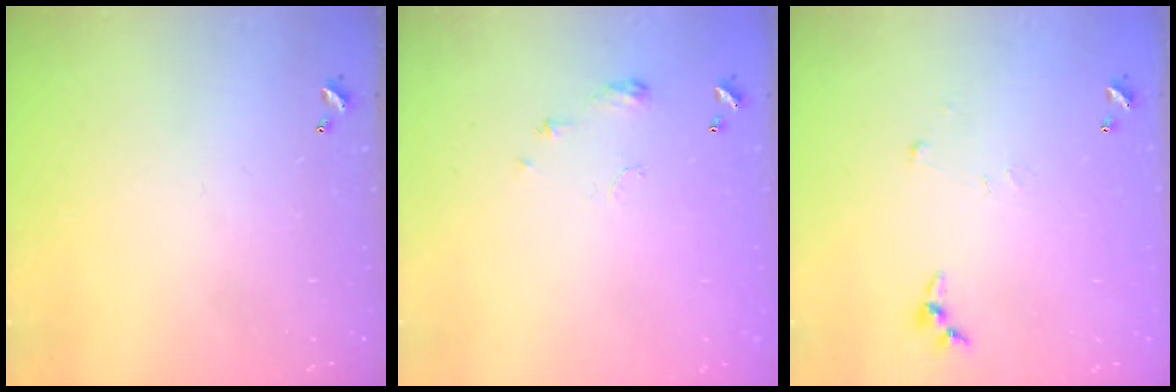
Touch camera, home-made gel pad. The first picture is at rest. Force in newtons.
{"total": 4.5, "press": 4.5, "slide": 0.6}
{"total": 4.2, "press": 4.2, "slide": 0.5}